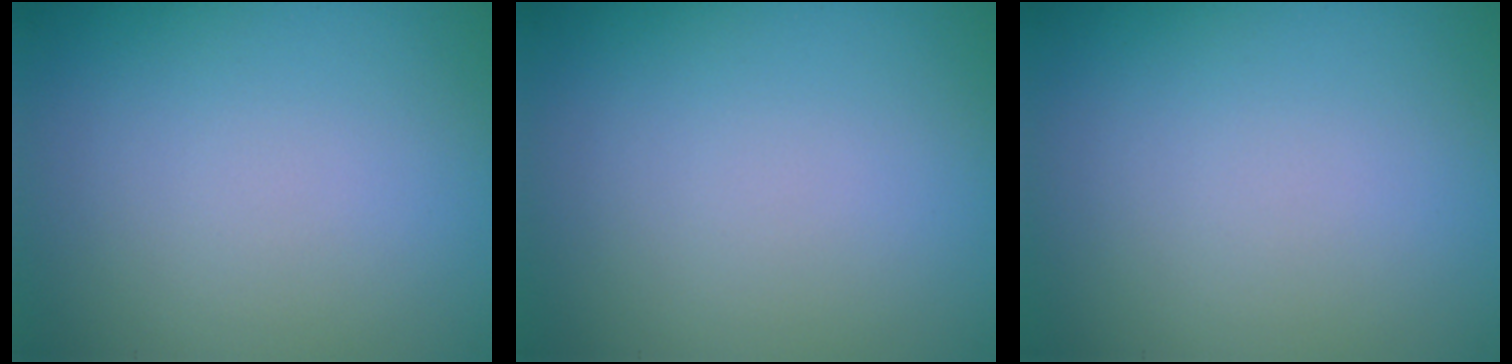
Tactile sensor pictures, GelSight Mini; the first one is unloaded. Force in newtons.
{"total": 0.0}
{"total": 0.0}